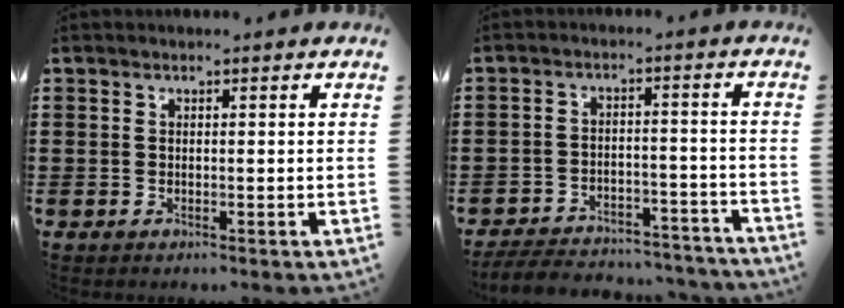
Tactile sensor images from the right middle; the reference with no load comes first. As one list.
[{"total": 5.9, "force": [-5.8, 0.7, 1.0], "torque": [-0.023, 0.007, -0.116]}]